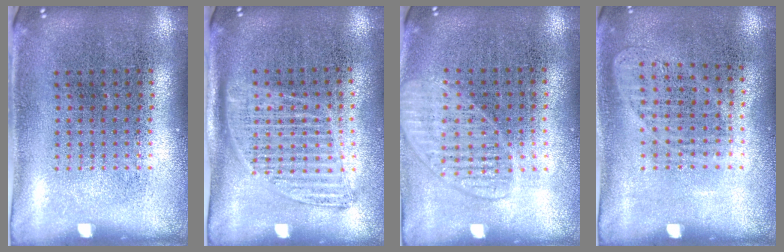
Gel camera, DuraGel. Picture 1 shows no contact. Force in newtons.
{"total": 1.3, "press": 1.1, "slide": 0.7}
{"total": 1.5, "press": 1.4, "slide": 0.5}
{"total": 1.0, "press": 0.9, "slide": 0.3}